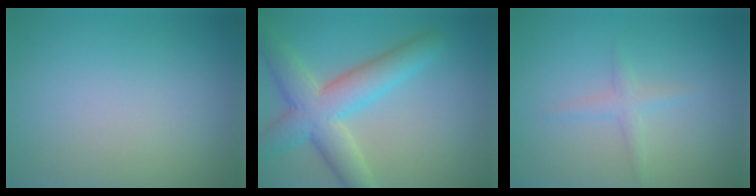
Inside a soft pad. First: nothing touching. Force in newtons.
{"total": 6.9, "press": 6.9, "slide": 0.4}
{"total": 1.4, "press": 1.4, "slide": 0.0}